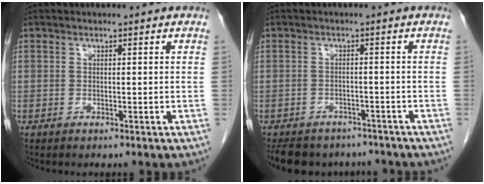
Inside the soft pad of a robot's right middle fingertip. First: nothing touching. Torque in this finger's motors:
{"motor_torque": [0.16, -0.14, -0.02, 0.03]}